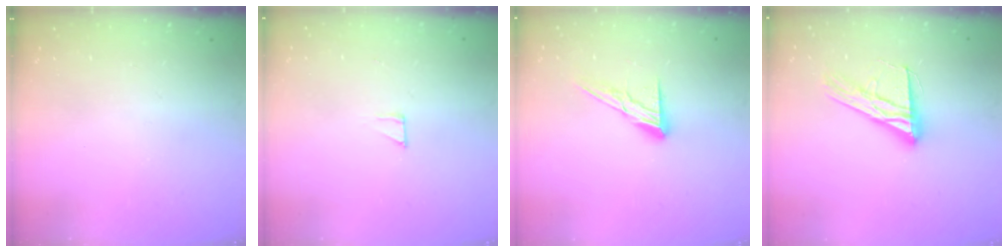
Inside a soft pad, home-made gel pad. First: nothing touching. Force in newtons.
{"total": 2.3, "press": 2.3, "slide": 0.2}
{"total": 9.8, "press": 9.8, "slide": 0.5}
{"total": 14.0, "press": 14.0, "slide": 1.0}